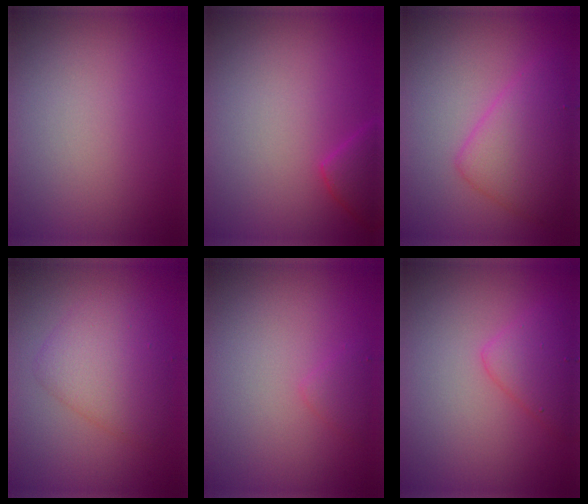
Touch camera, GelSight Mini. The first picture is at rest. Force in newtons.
{"total": 2.3, "press": 2.3, "slide": 0.2}
{"total": 4.6, "press": 4.5, "slide": 0.1}
{"total": 4.1, "press": 4.1, "slide": 0.1}
{"total": 1.0, "press": 1.0, "slide": 0.1}
{"total": 2.8, "press": 2.8, "slide": 0.1}